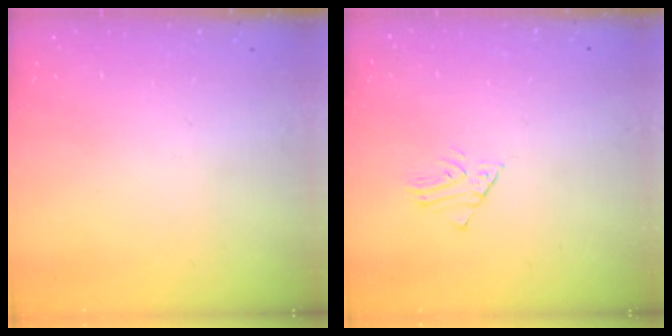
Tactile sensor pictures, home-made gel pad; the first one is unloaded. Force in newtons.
{"total": 1.6, "press": 1.6, "slide": 0.1}